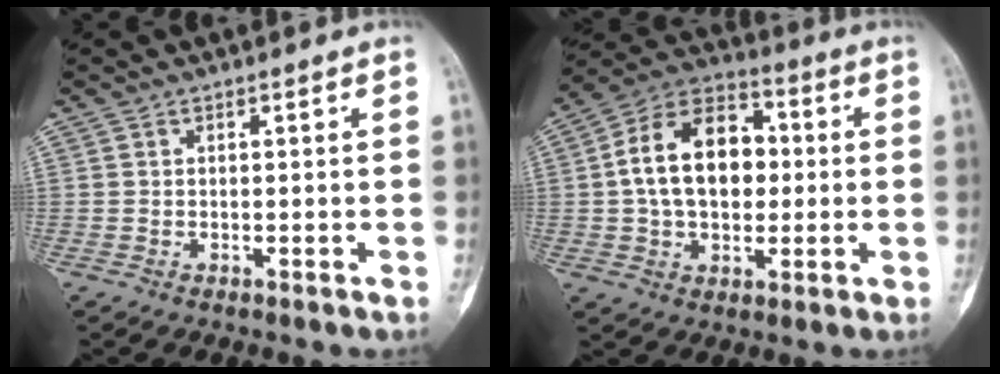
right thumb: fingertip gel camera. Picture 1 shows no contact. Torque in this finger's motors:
{"motor_torque": [1.21, 1.24, 0.82, -0.52, 0.14]}